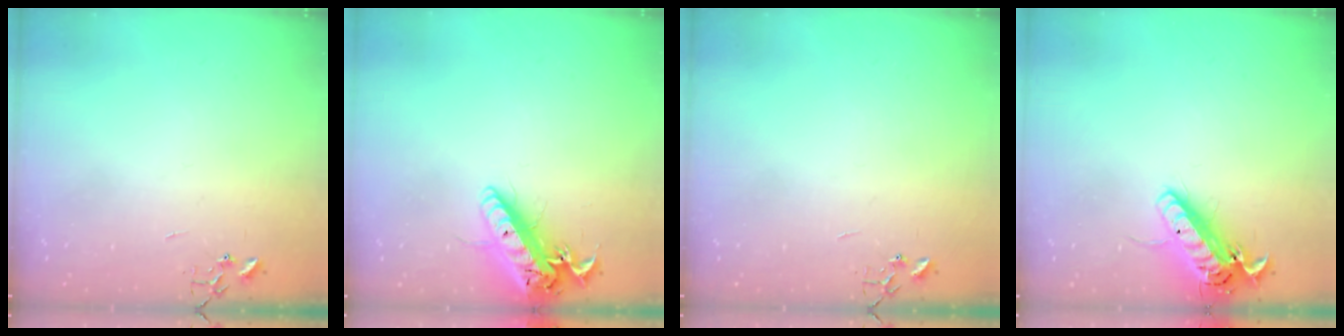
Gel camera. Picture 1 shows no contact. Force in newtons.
{"total": 19.7, "press": 19.5, "slide": 2.7}
{"total": 0.0}
{"total": 15.0, "press": 14.7, "slide": 3.0}